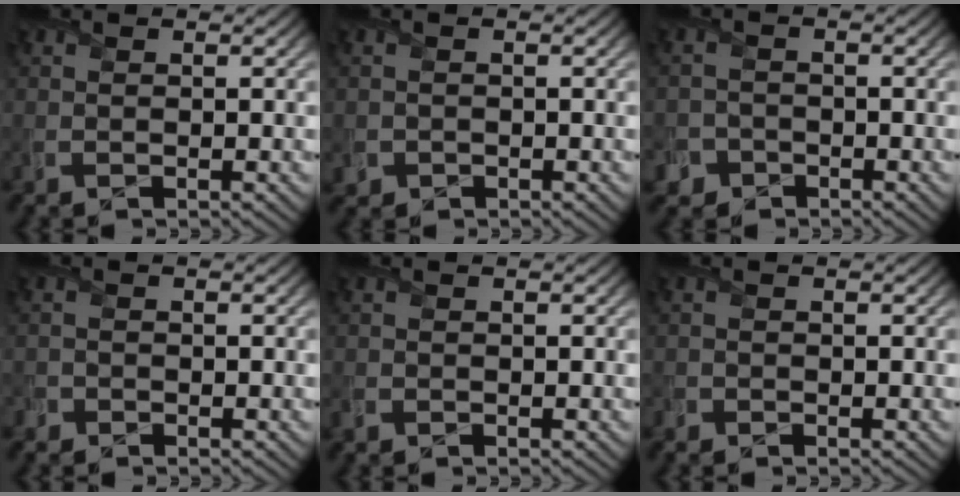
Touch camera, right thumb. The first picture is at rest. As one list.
[{"total": 1.3, "force": [-0.6, 1.2, 0.0], "torque": [0.005, -0.007, -0.014]}, {"total": 2.9, "force": [-1.9, 2.1, 0.3], "torque": [0.002, 0.003, -0.042]}, {"total": 1.2, "force": [-0.9, 0.7, 0.0], "torque": [0.001, -0.001, -0.021]}, {"total": 0.9, "force": [-0.7, 0.6, 0.2], "torque": [-0.006, -0.004, -0.016]}, {"total": 0.8, "force": [-0.6, 0.5, 0.0], "torque": [0.000, -0.003, -0.012]}]